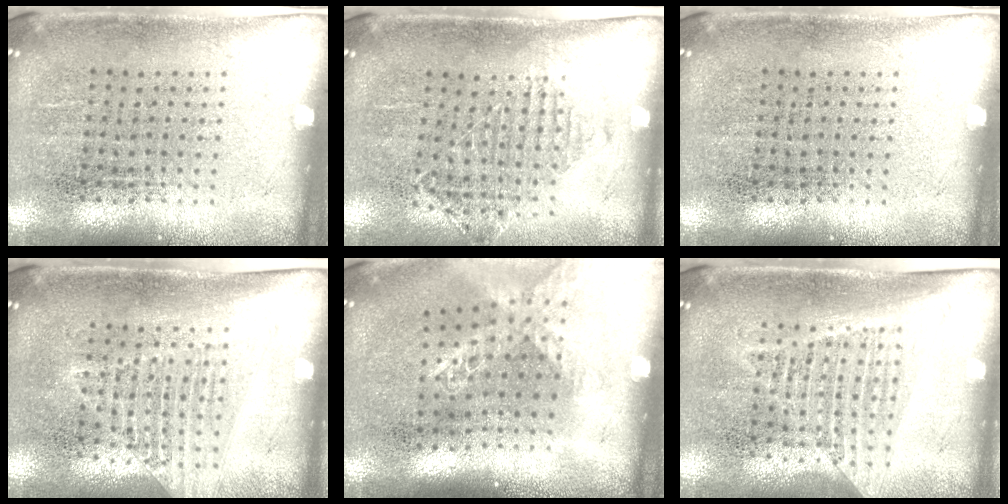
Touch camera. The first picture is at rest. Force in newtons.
{"total": 1.2, "press": 1.1, "slide": 0.4}
{"total": 0.0}
{"total": 1.4, "press": 1.2, "slide": 0.6}
{"total": 1.5, "press": 1.3, "slide": 0.8}
{"total": 1.3, "press": 1.2, "slide": 0.5}